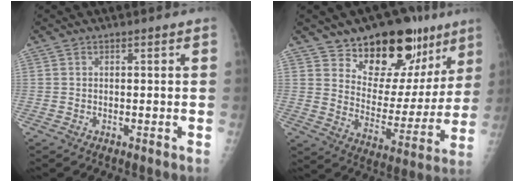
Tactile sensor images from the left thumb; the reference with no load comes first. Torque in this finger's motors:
{"motor_torque": [0.33, 0.29, -0.02, -0.37, 0.07]}